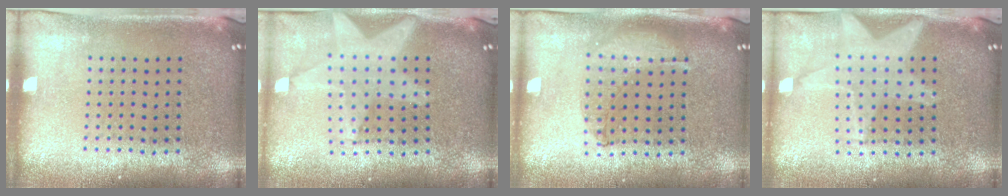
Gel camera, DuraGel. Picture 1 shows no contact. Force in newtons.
{"total": 2.2, "press": 1.8, "slide": 1.3}
{"total": 0.6, "press": 0.6, "slide": 0.2}
{"total": 1.3, "press": 1.2, "slide": 0.3}